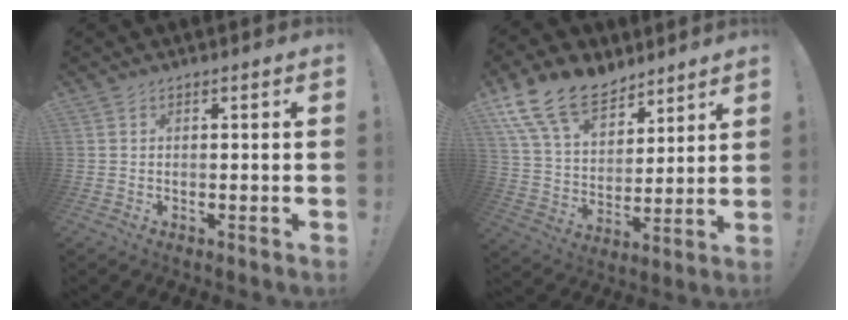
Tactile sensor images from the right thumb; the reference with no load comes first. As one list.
[{"total": 17.1, "force": [11.9, 9.6, 7.6], "torque": [-0.146, -0.076, 0.225]}]